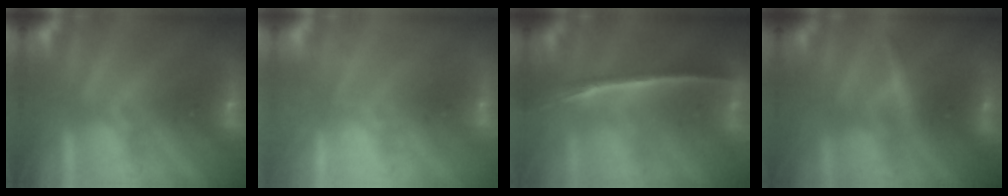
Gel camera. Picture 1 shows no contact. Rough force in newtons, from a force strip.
{"total": 2.0}
{"total": 1.3}
{"total": 2.4}